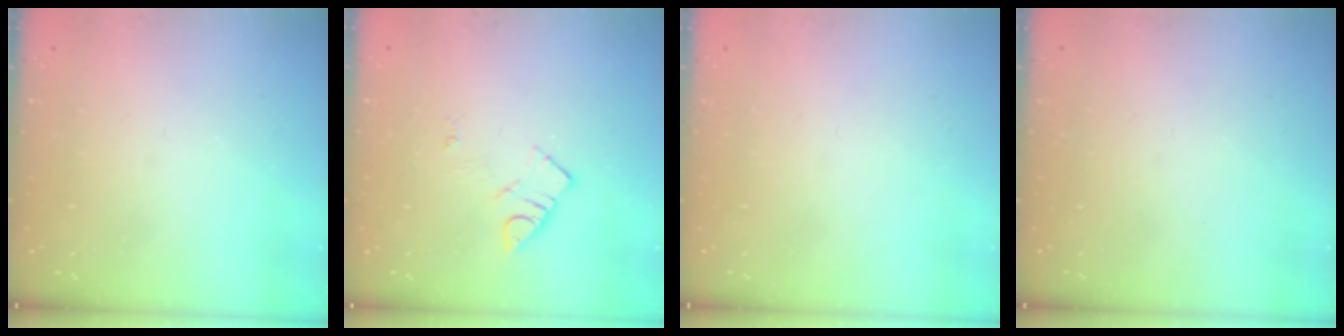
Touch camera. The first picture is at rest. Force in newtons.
{"total": 4.2, "press": 4.1, "slide": 0.6}
{"total": 1.8, "press": 1.7, "slide": 0.1}
{"total": 1.7, "press": 1.6, "slide": 0.1}